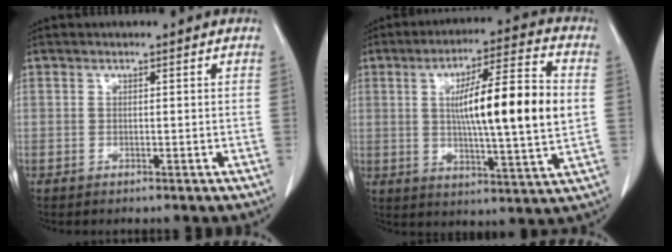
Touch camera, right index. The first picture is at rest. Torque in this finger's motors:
{"motor_torque": [1.52, 0.62, 0.42, 0.21]}